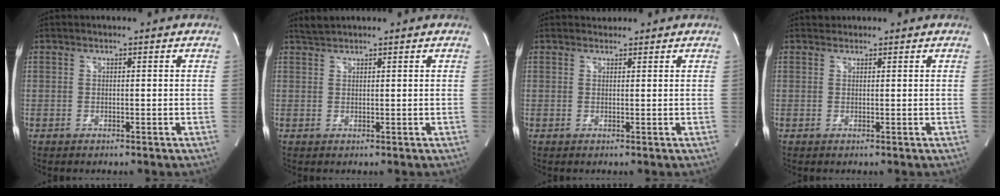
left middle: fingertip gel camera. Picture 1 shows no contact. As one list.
[{"total": 1.6, "force": [1.6, -0.1, 0.2], "torque": [-0.011, 0.009, 0.037]}, {"total": 1.1, "force": [1.0, 0.4, -0.2], "torque": [-0.004, 0.005, 0.015]}, {"total": 0.9, "force": [0.8, 0.3, -0.2], "torque": [-0.006, 0.008, 0.013]}]